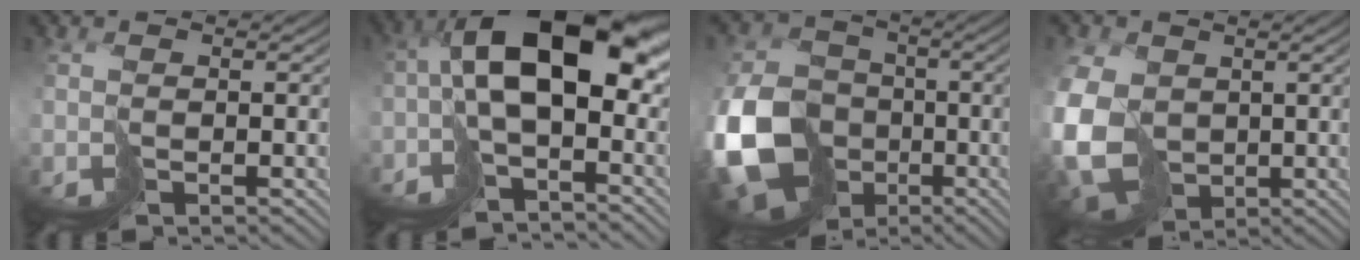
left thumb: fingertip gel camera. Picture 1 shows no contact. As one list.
[{"total": 13.9, "force": [-1.0, 6.8, 12.0], "torque": [-0.202, 0.015, -0.021]}, {"total": 17.3, "force": [-5.5, 13.8, 8.9], "torque": [-0.246, -0.054, -0.092]}, {"total": 13.1, "force": [-0.9, 10.3, 8.0], "torque": [-0.211, -0.039, -0.005]}]